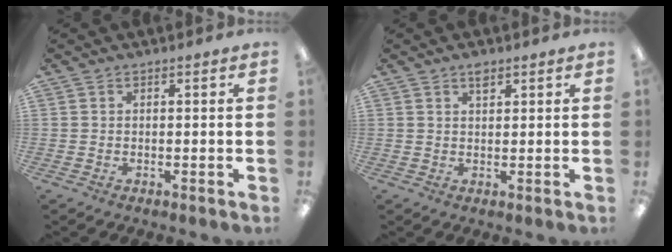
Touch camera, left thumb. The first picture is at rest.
{"total": 2.3, "force": [1.6, 1.0, 1.3], "torque": [-0.014, -0.006, 0.025]}